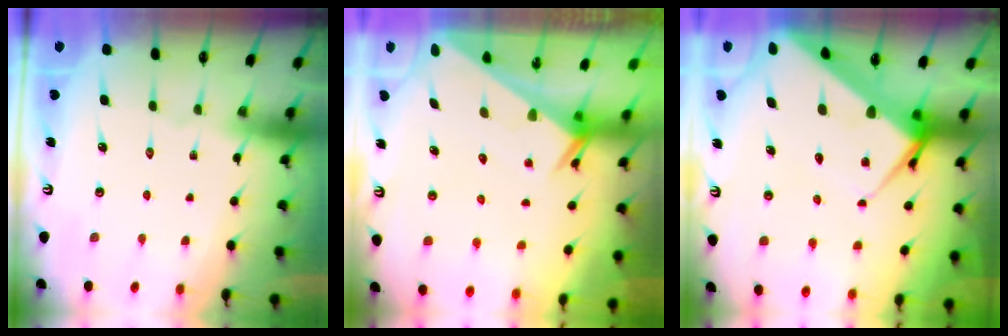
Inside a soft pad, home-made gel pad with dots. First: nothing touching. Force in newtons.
{"total": 2.5, "press": 2.5, "slide": 0.1}
{"total": 9.5, "press": 9.5, "slide": 0.8}